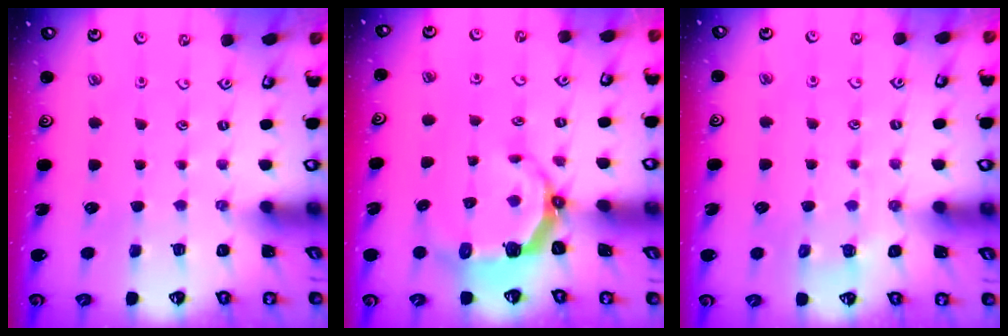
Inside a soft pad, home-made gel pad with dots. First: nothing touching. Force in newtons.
{"total": 5.8, "press": 4.5, "slide": 3.7}
{"total": 5.3, "press": 5.2, "slide": 0.8}